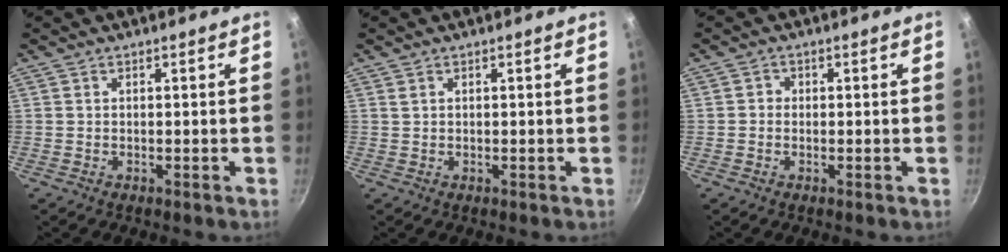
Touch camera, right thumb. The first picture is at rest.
{"total": 0.6, "force": [0.4, 0.3, 0.3], "torque": [-0.006, -0.001, 0.008]}
{"total": 1.3, "force": [-0.2, 1.2, 0.4], "torque": [-0.002, 0.003, -0.008]}